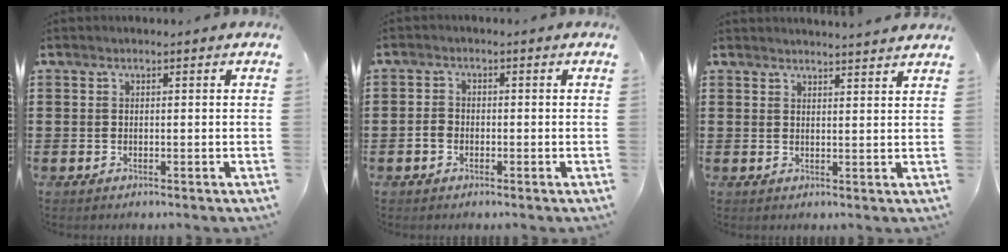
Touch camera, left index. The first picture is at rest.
{"total": 1.8, "force": [-0.7, 1.3, 1.1], "torque": [-0.030, 0.001, -0.017]}
{"total": 2.4, "force": [2.3, -0.5, 0.0], "torque": [-0.006, -0.009, 0.044]}